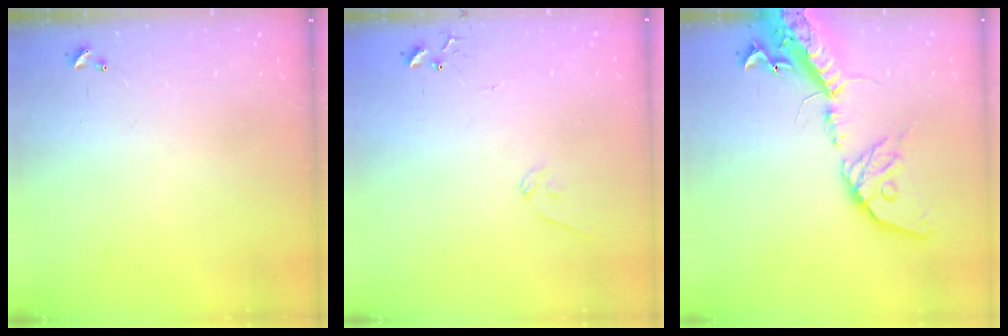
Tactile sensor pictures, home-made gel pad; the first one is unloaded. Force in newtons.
{"total": 8.1, "press": 8.0, "slide": 0.8}
{"total": 20.9, "press": 20.4, "slide": 4.4}